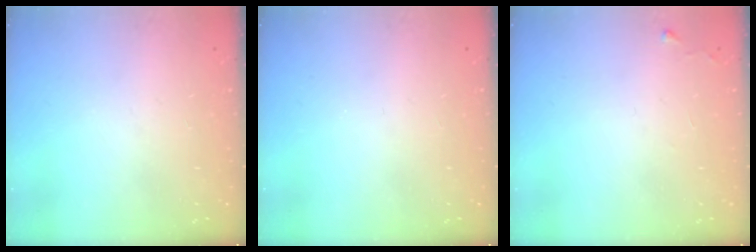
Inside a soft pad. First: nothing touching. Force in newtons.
{"total": 0.0}
{"total": 3.3, "press": 3.3, "slide": 0.5}